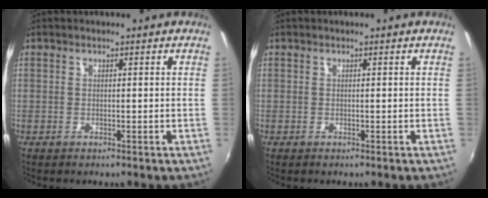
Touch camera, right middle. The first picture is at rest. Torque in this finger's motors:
{"motor_torque": [0.09, -0.09, 0.00, -0.01]}